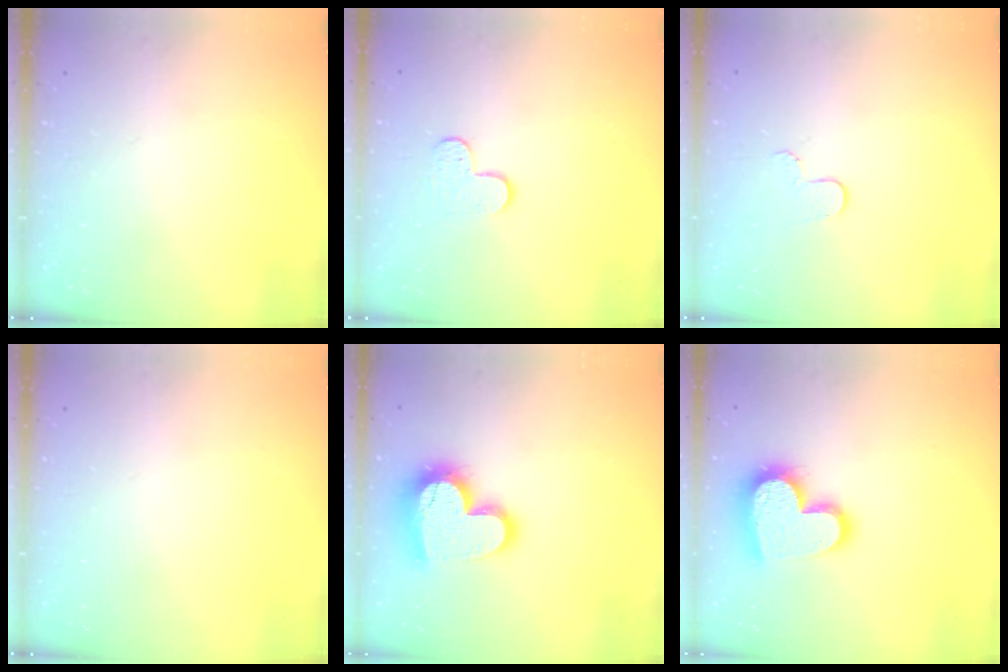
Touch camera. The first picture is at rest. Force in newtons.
{"total": 4.7, "press": 4.7, "slide": 0.5}
{"total": 4.9, "press": 4.8, "slide": 0.4}
{"total": 0.0}
{"total": 18.4, "press": 18.4, "slide": 1.4}
{"total": 18.9, "press": 18.9, "slide": 1.5}